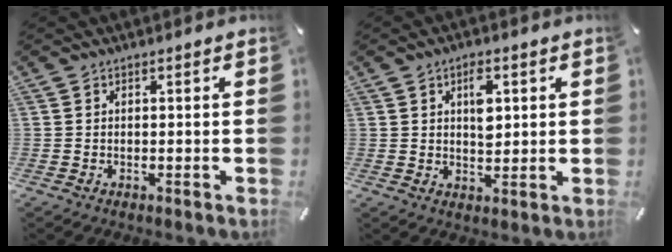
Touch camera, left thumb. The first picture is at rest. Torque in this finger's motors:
{"motor_torque": [0.99, 0.89, 0.87, -0.13, 0.11]}